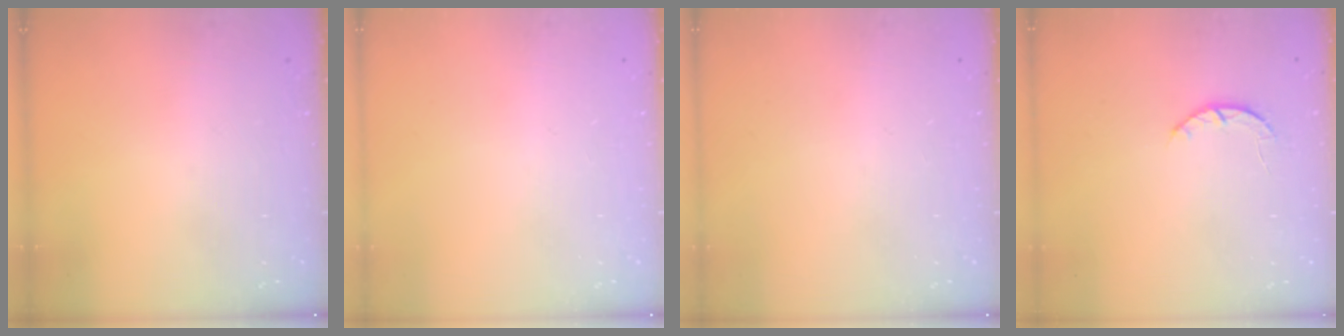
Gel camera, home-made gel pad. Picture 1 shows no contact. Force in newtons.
{"total": 0.0}
{"total": 0.0}
{"total": 2.6, "press": 2.5, "slide": 0.4}